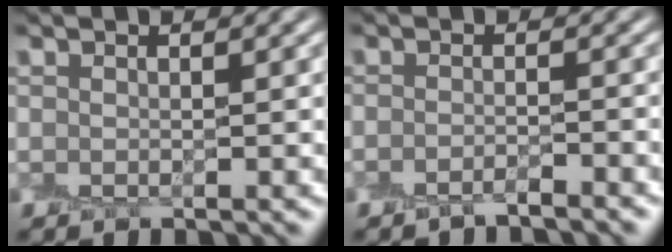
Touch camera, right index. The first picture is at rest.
{"total": 1.4, "force": [-1.4, -0.2, 0.1], "torque": [-0.002, -0.006, -0.023]}